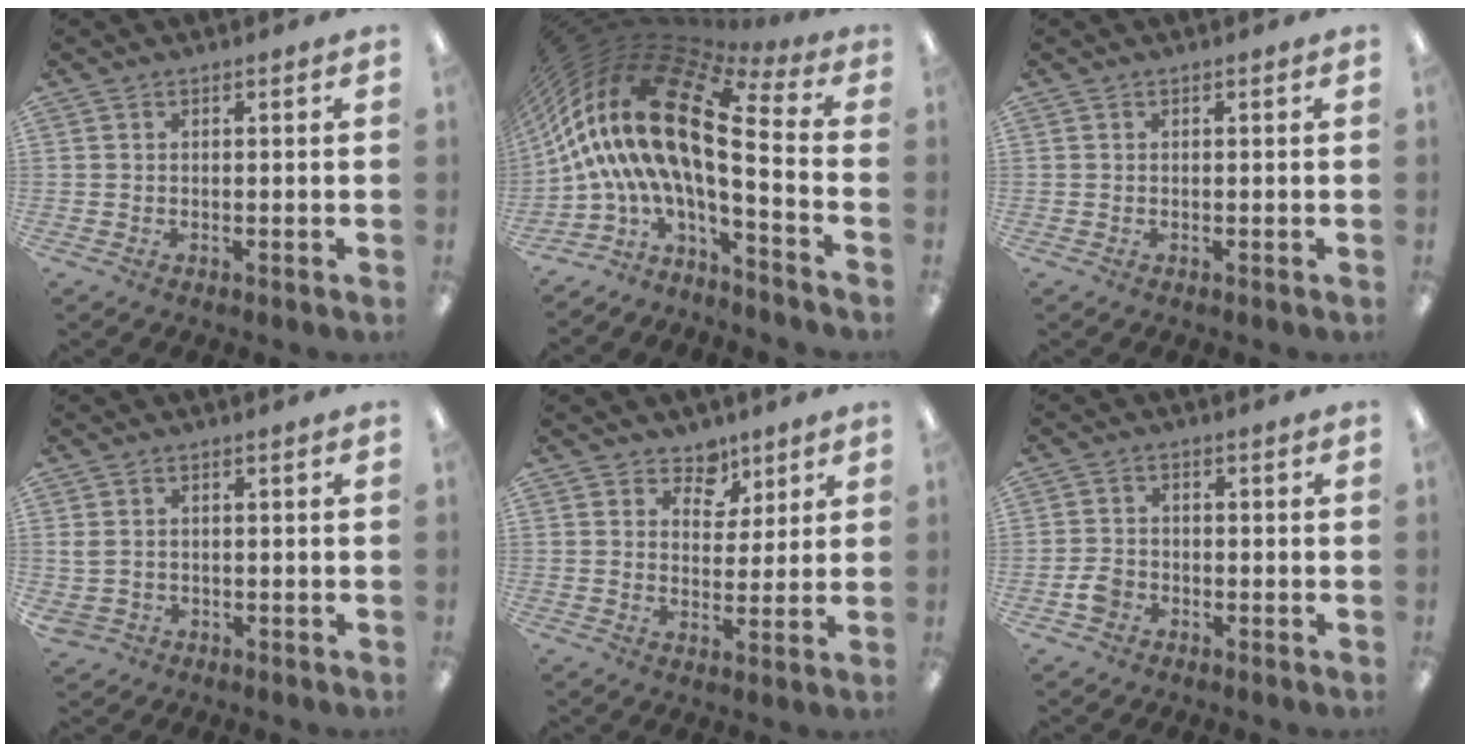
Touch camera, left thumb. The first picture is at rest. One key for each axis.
{"total": 20.7, "fx": 1.0, "fy": 8.6, "fz": 18.8, "tx": -0.394, "ty": -0.024, "tz": 0.014}
{"total": 0.0}
{"total": 2.3, "fx": 0.3, "fy": 1.9, "fz": 1.2, "tx": -0.033, "ty": 0.001, "tz": 0.002}
{"total": 6.3, "fx": 4.5, "fy": 4.4, "fz": 1.0, "tx": -0.004, "ty": -0.031, "tz": 0.078}
{"total": 3.9, "fx": -1.8, "fy": 2.9, "fz": 1.9, "tx": -0.036, "ty": 0.008, "tz": -0.034}